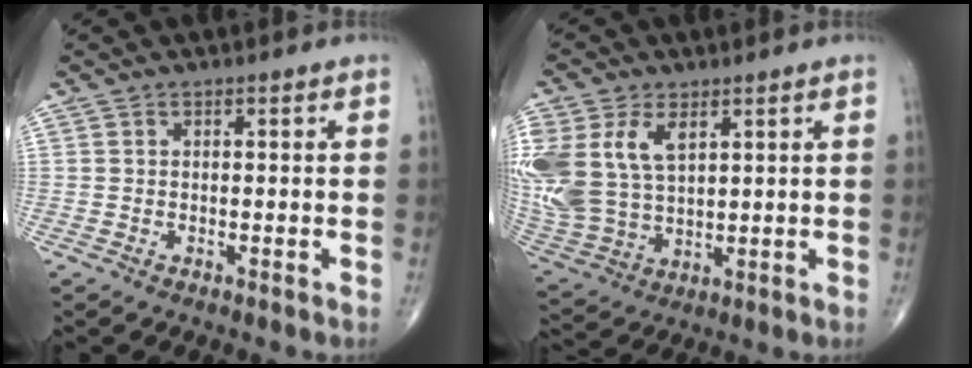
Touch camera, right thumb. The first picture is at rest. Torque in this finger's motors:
{"motor_torque": [0.37, 0.48, 1.04, 0.54, 0.35]}